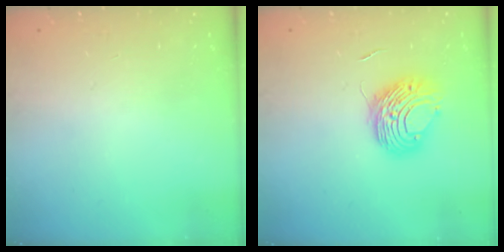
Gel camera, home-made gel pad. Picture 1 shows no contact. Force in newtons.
{"total": 8.5, "press": 8.5, "slide": 0.2}